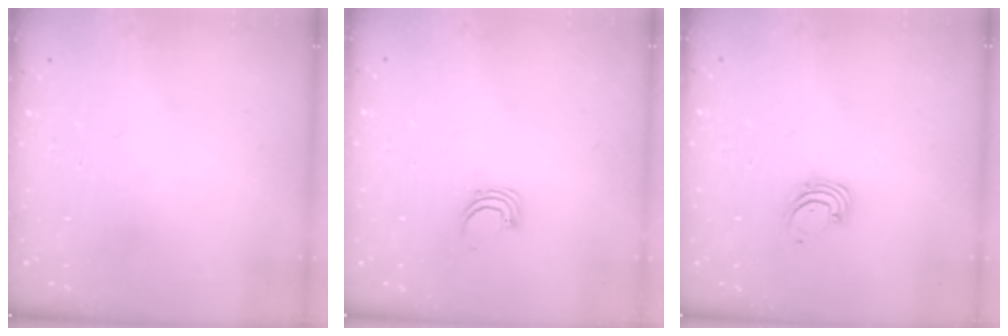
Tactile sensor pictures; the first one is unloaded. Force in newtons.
{"total": 2.5, "press": 2.5, "slide": 0.1}
{"total": 1.5, "press": 1.5, "slide": 0.1}